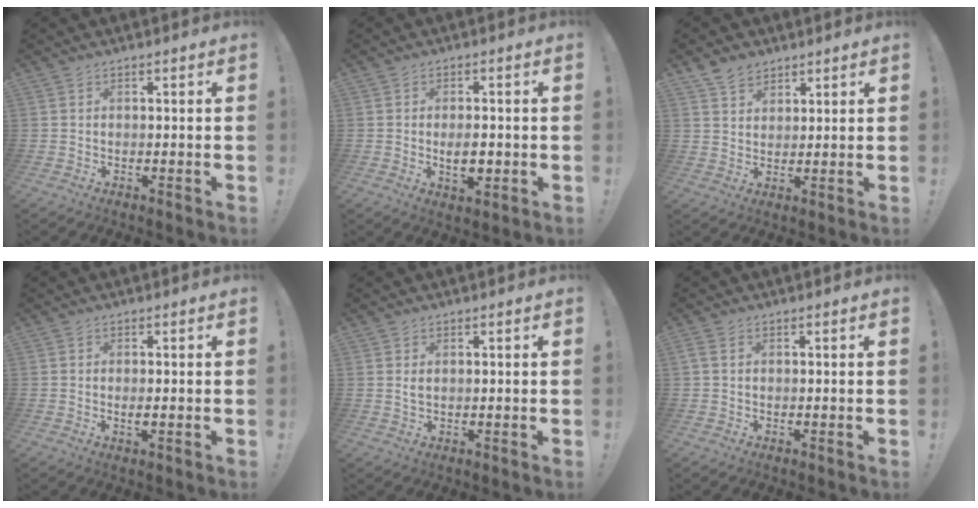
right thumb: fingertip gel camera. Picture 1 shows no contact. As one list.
[{"total": 5.8, "force": [-0.9, 3.0, 5.0], "torque": [-0.067, 0.000, -0.017]}, {"total": 5.7, "force": [4.2, 3.7, 1.3], "torque": [-0.024, -0.018, 0.080]}, {"total": 1.6, "force": [-0.1, 0.3, 1.6], "torque": [-0.021, -0.005, -0.003]}, {"total": 1.4, "force": [0.5, 0.8, 1.0], "torque": [-0.021, 0.002, 0.009]}, {"total": 1.2, "force": [0.3, 0.8, 0.9], "torque": [-0.020, 0.004, 0.006]}]